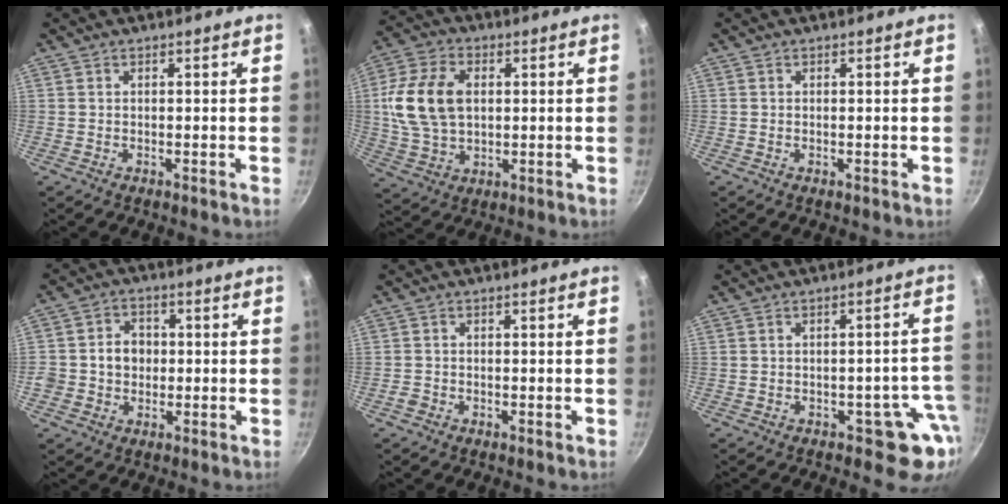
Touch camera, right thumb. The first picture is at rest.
{"total": 14.2, "force": [1.8, 9.5, 10.4], "torque": [-0.192, 0.006, 0.031]}
{"total": 0.0}
{"total": 6.4, "force": [-0.3, 5.7, 2.9], "torque": [-0.016, 0.009, -0.014]}
{"total": 1.4, "force": [-0.8, 1.0, 0.5], "torque": [-0.012, 0.003, -0.017]}
{"total": 7.3, "force": [-3.0, 4.6, 4.8], "torque": [0.007, 0.034, -0.026]}